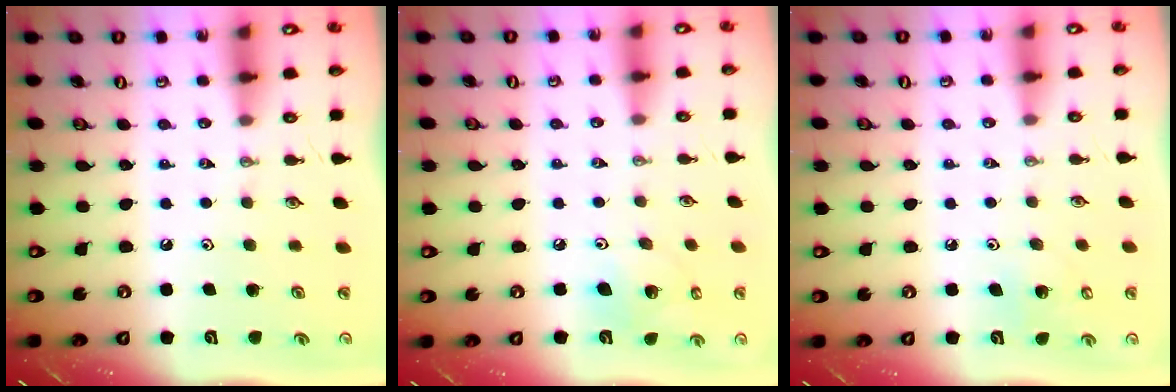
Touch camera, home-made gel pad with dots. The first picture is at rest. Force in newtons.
{"total": 8.6, "press": 8.4, "slide": 1.5}
{"total": 5.0, "press": 5.0, "slide": 0.3}